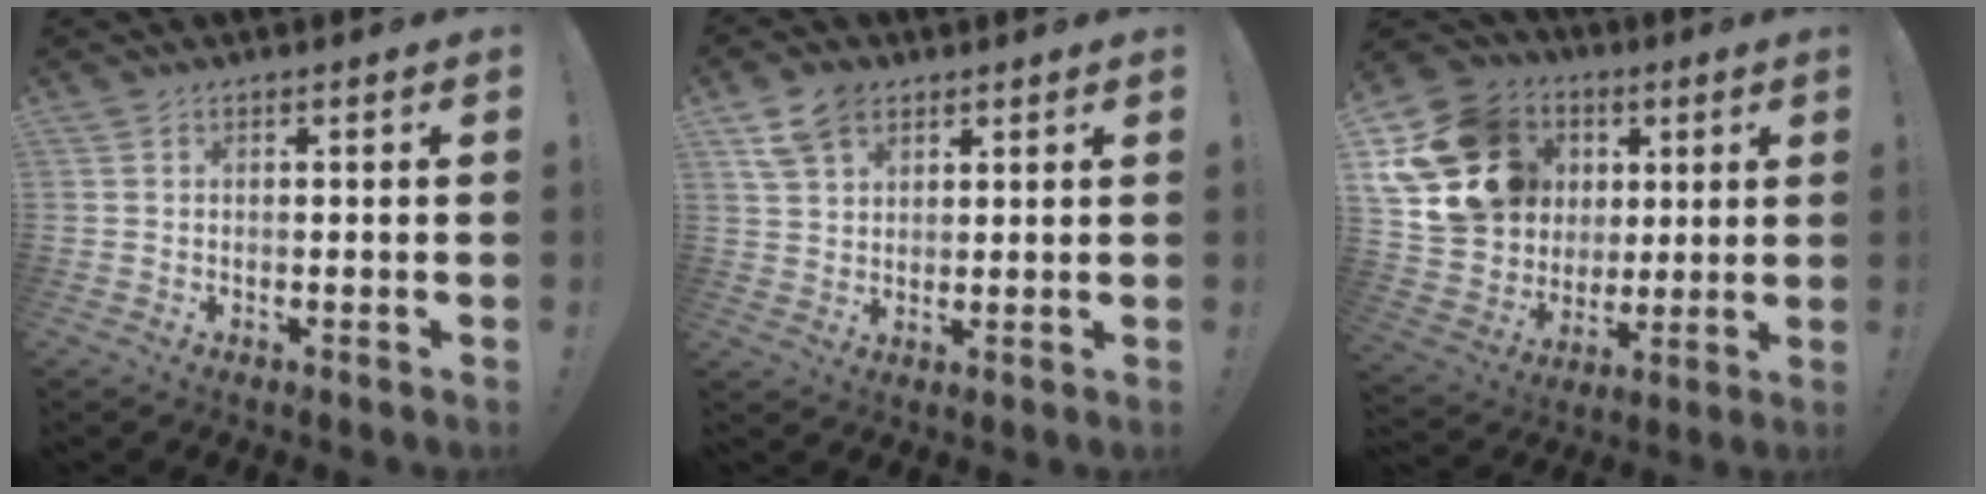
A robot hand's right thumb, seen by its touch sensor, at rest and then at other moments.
{"total": 8.9, "force": [5.4, 5.9, 4.0], "torque": [-0.062, -0.018, 0.105]}
{"total": 21.5, "force": [7.2, 18.0, 9.2], "torque": [-0.157, -0.027, 0.177]}